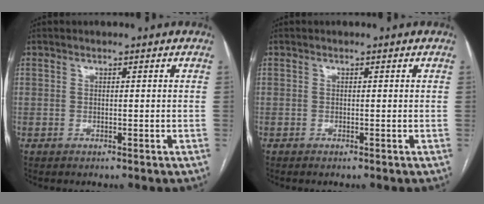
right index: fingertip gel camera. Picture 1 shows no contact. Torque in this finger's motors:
{"motor_torque": [-0.15, -0.10, -0.01, 0.01]}